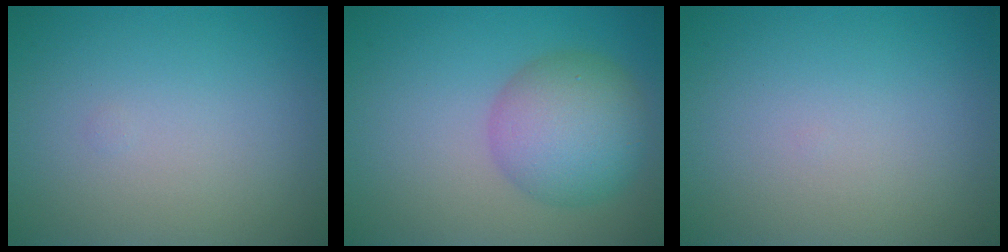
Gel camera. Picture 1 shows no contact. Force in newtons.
{"total": 6.1, "press": 6.1, "slide": 0.3}
{"total": 0.0}